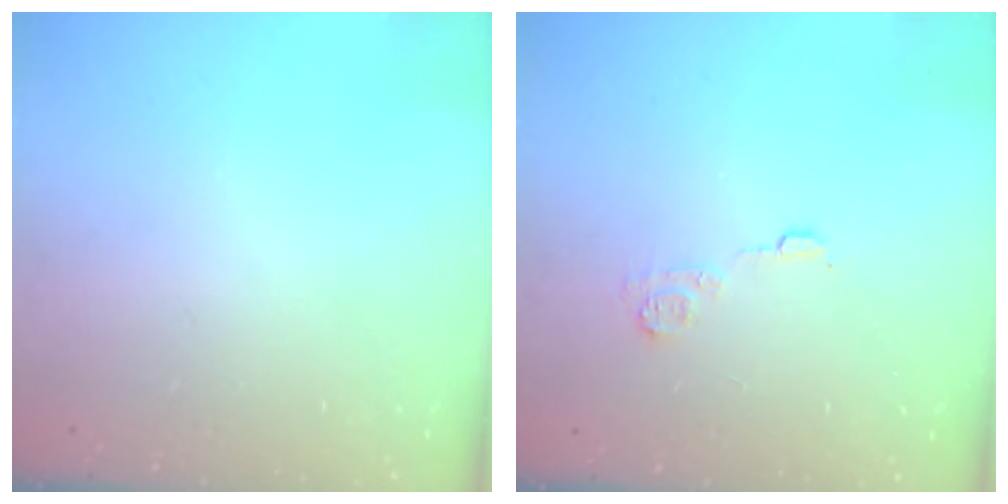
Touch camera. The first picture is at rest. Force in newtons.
{"total": 6.0, "press": 6.0, "slide": 0.4}